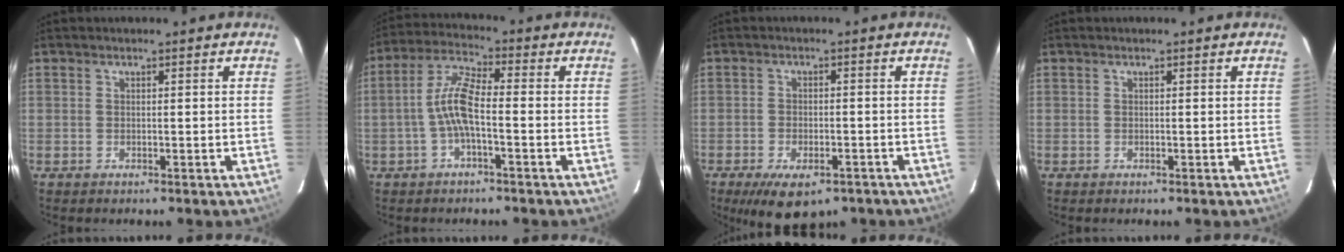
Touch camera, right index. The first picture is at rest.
{"total": 7.3, "force": [-1.8, 1.7, 6.9], "torque": [-0.152, 0.014, -0.036]}
{"total": 10.0, "force": [-6.5, 4.5, 6.1], "torque": [-0.124, -0.022, -0.095]}
{"total": 0.0}